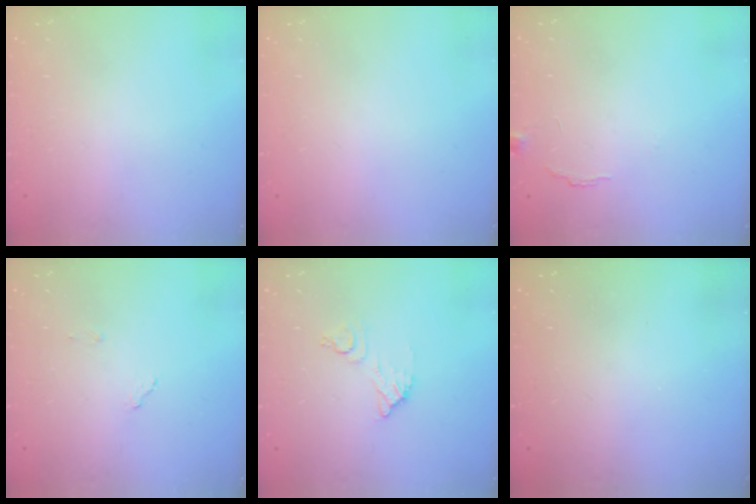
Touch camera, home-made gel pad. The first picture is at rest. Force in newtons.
{"total": 0.0}
{"total": 7.0, "press": 7.0, "slide": 0.6}
{"total": 7.3, "press": 7.2, "slide": 0.3}
{"total": 6.8, "press": 6.8, "slide": 0.3}
{"total": 3.1, "press": 3.1, "slide": 0.1}